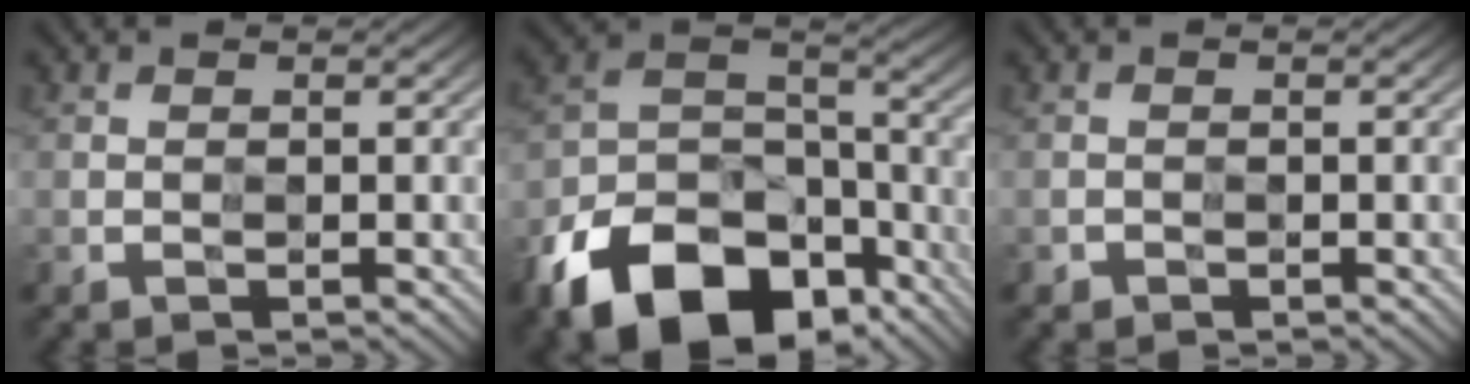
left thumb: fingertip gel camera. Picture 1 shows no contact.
{"total": 14.5, "force": [-10.2, 8.1, 6.5], "torque": [-0.140, -0.022, -0.192]}
{"total": 0.5, "force": [-0.3, 0.3, -0.3], "torque": [0.009, -0.001, -0.007]}